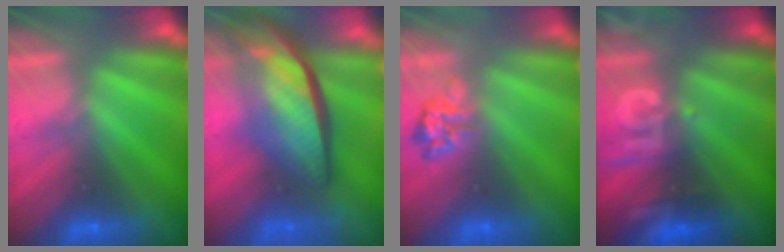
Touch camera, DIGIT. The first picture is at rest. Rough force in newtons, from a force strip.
{"total": 8.8}
{"total": 2.4}
{"total": 2.9}